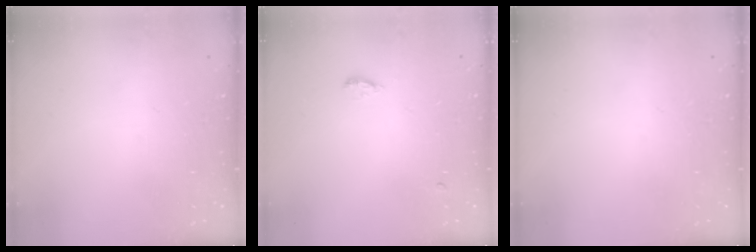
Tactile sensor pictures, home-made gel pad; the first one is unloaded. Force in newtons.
{"total": 8.1, "press": 5.6, "slide": 5.8}
{"total": 0.0}